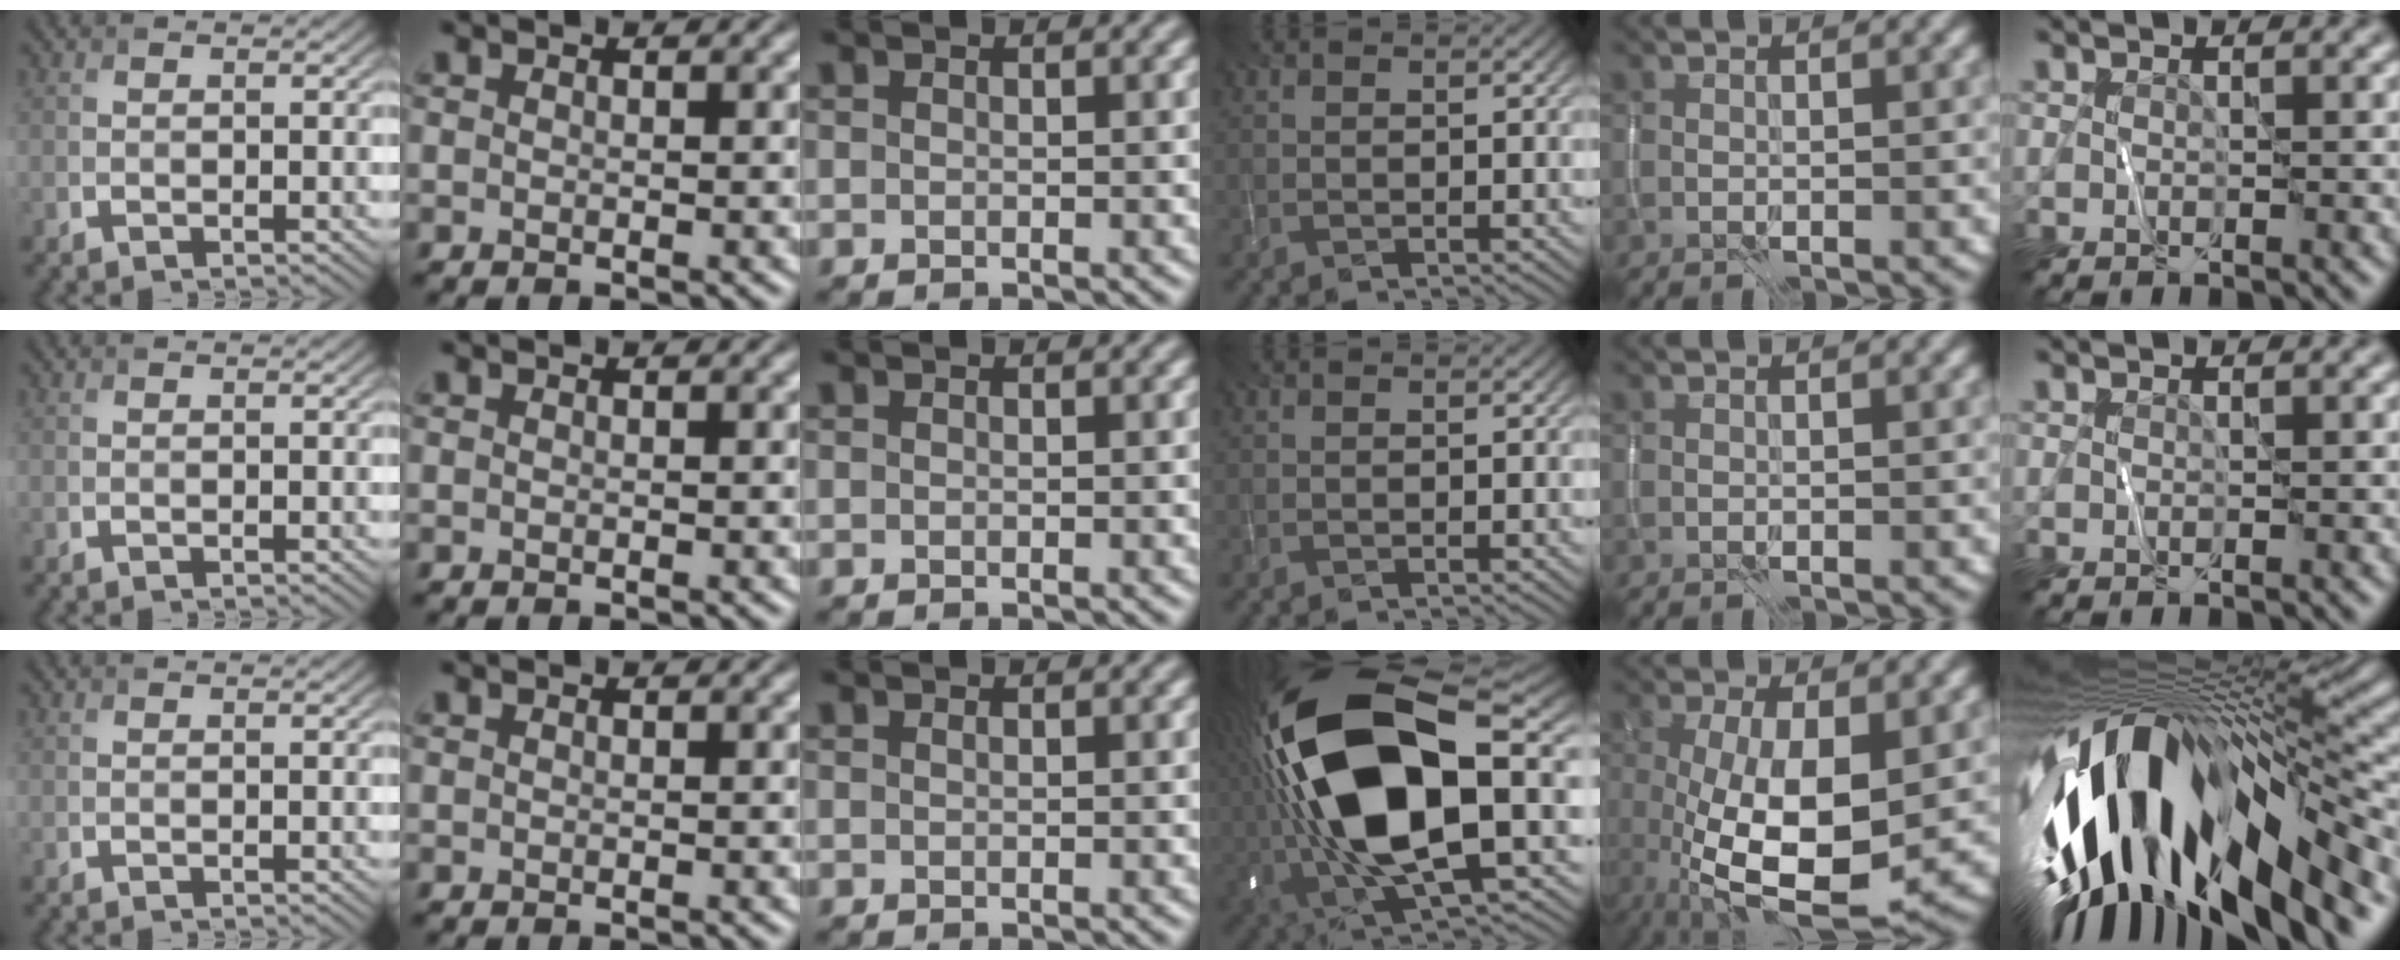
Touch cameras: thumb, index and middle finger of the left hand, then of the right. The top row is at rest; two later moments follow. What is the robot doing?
{"motion": "wipe", "object": "whiteboard"}